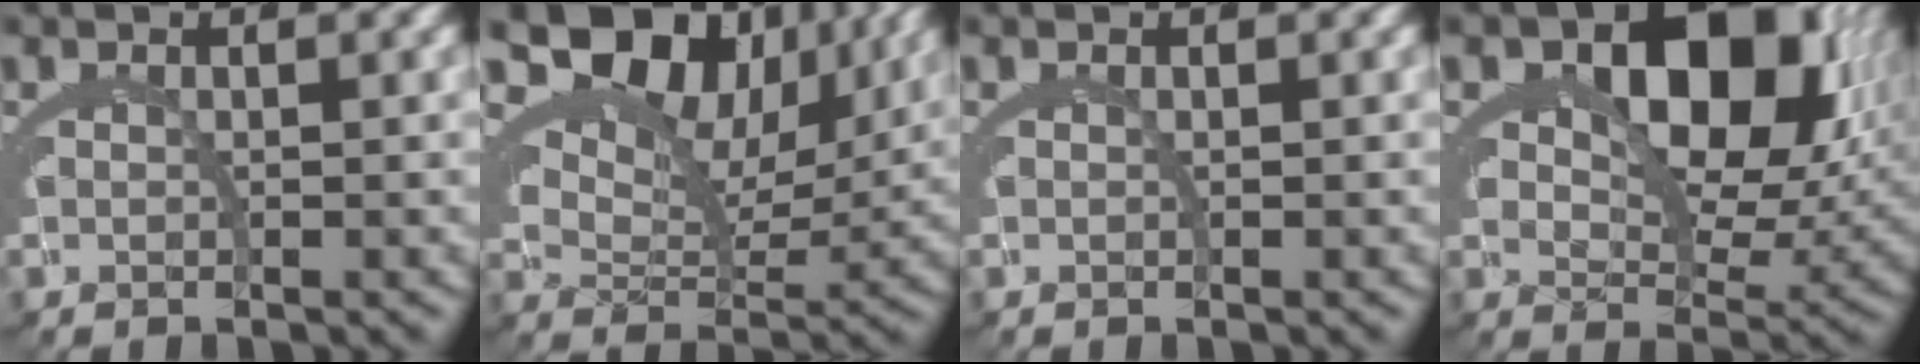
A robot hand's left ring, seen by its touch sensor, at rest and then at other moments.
{"total": 12.6, "force": [6.1, 7.7, 7.9], "torque": [-0.135, 0.010, 0.088]}
{"total": 0.0}
{"total": 12.3, "force": [3.0, 8.2, 8.6], "torque": [-0.131, -0.018, 0.053]}